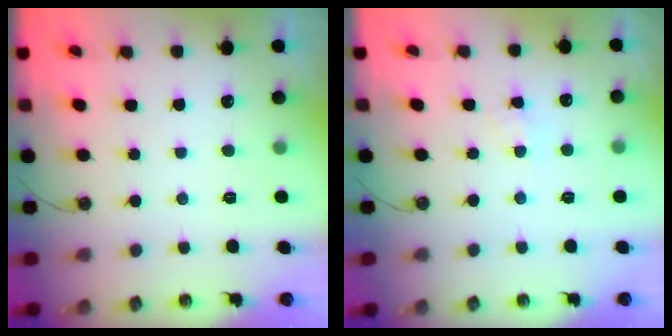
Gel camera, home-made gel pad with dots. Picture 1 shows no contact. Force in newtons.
{"total": 2.5, "press": 2.4, "slide": 0.4}